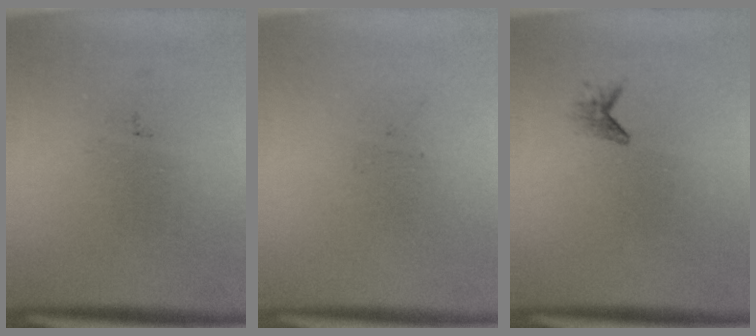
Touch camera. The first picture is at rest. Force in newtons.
{"total": 0.0}
{"total": 1.0}